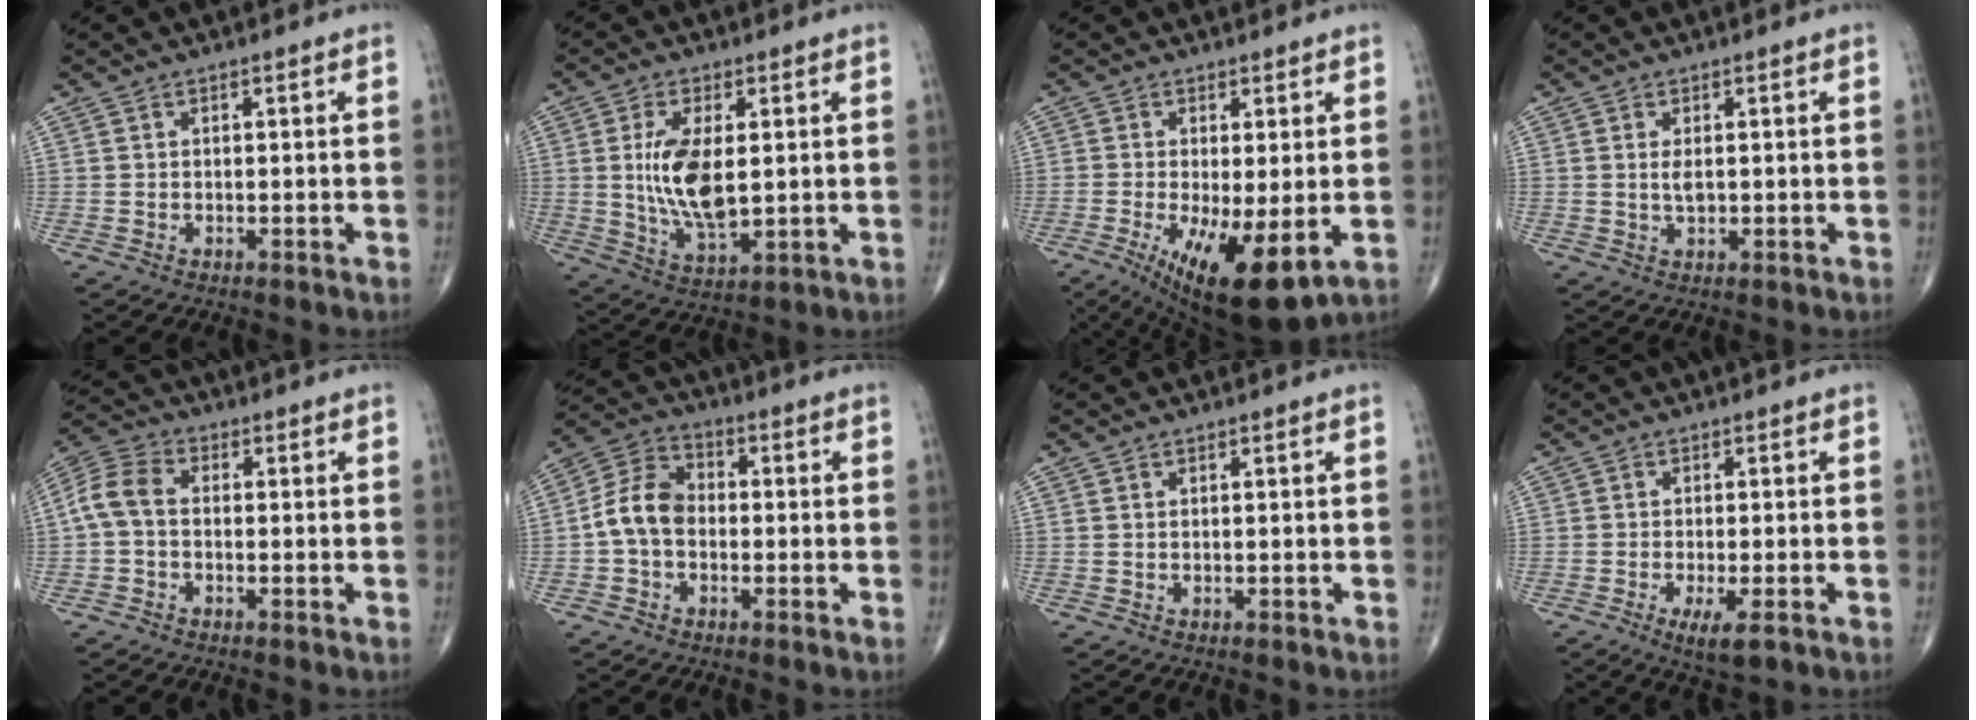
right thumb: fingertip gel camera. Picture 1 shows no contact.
{"total": 11.9, "force": [1.1, 5.4, 10.5], "torque": [-0.198, -0.020, 0.030]}
{"total": 13.0, "force": [-3.6, 4.1, 11.8], "torque": [-0.197, -0.024, -0.042]}
{"total": 2.3, "force": [0.3, 1.1, 2.0], "torque": [-0.036, -0.004, 0.008]}
{"total": 6.5, "force": [-0.5, 4.3, 4.9], "torque": [-0.098, 0.020, -0.024]}
{"total": 8.4, "force": [-1.2, 6.0, 5.7], "torque": [-0.099, 0.029, -0.037]}
{"total": 0.0}
{"total": 4.6, "force": [-2.1, 1.2, 4.0], "torque": [-0.070, -0.009, -0.034]}